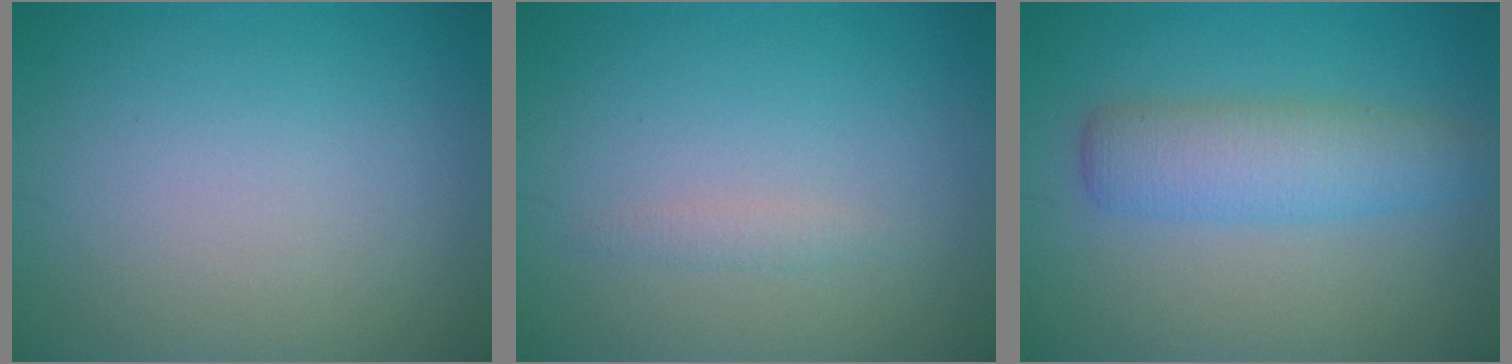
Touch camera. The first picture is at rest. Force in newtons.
{"total": 0.8, "press": 0.8, "slide": 0.1}
{"total": 4.4, "press": 4.4, "slide": 0.1}